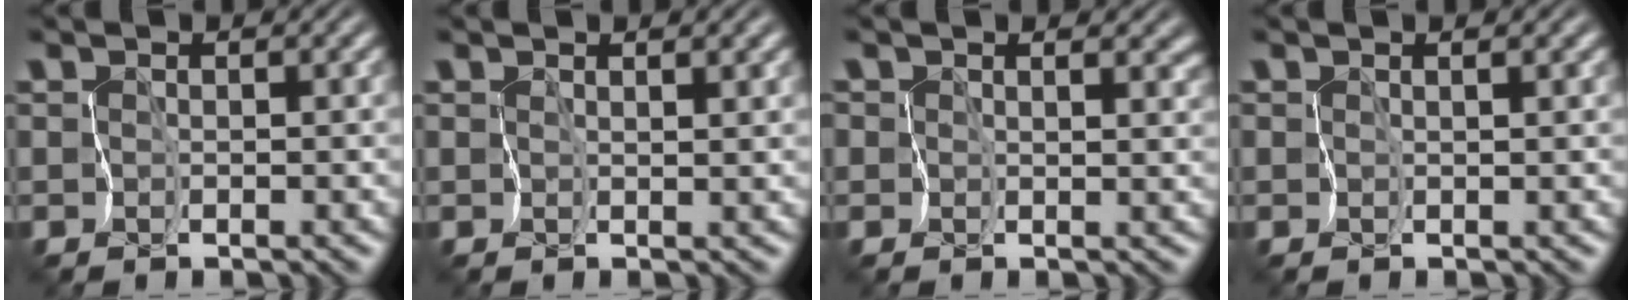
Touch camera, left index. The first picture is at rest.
{"total": 1.3, "force": [1.0, 0.1, 0.8], "torque": [-0.014, 0.003, 0.021]}
{"total": 3.2, "force": [1.8, 1.9, 1.8], "torque": [-0.027, 0.007, 0.017]}
{"total": 0.8, "force": [0.6, 0.0, 0.6], "torque": [-0.010, 0.003, 0.011]}